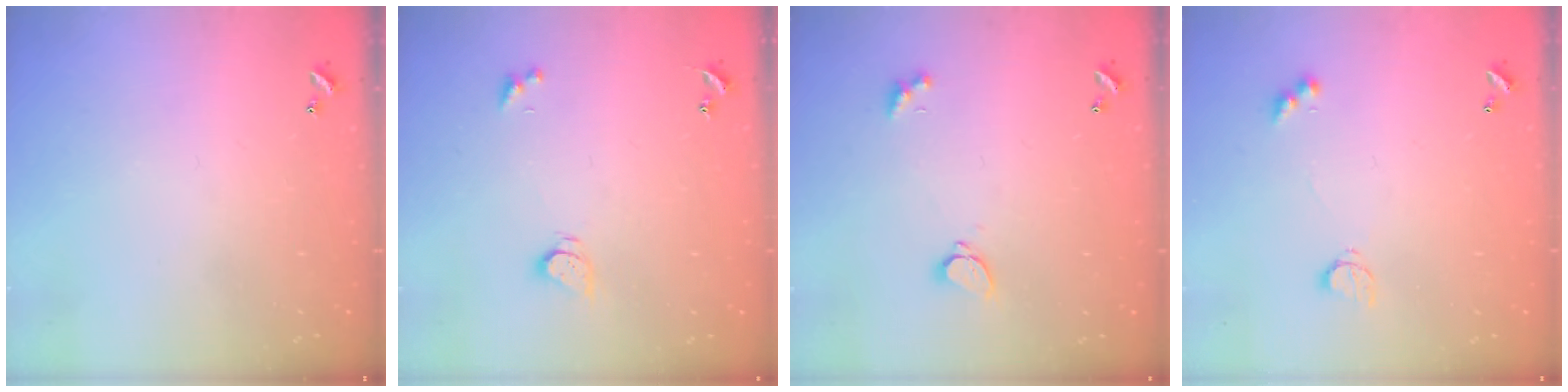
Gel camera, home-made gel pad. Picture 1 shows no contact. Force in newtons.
{"total": 2.7, "press": 2.7, "slide": 0.3}
{"total": 1.6, "press": 1.6, "slide": 0.5}
{"total": 4.1, "press": 4.0, "slide": 0.7}